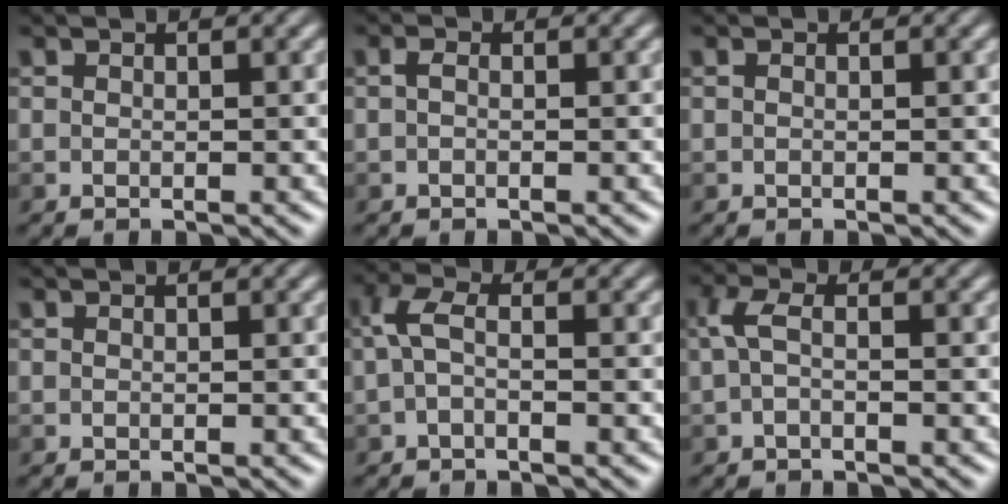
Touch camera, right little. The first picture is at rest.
{"total": 0.5, "force": [-0.1, 0.3, 0.5], "torque": [-0.010, 0.005, -0.003]}
{"total": 0.0}
{"total": 0.0}
{"total": 2.2, "force": [-0.6, 0.9, 1.9], "torque": [-0.045, 0.009, -0.014]}
{"total": 1.7, "force": [-0.4, 0.6, 1.5], "torque": [-0.038, 0.007, -0.009]}